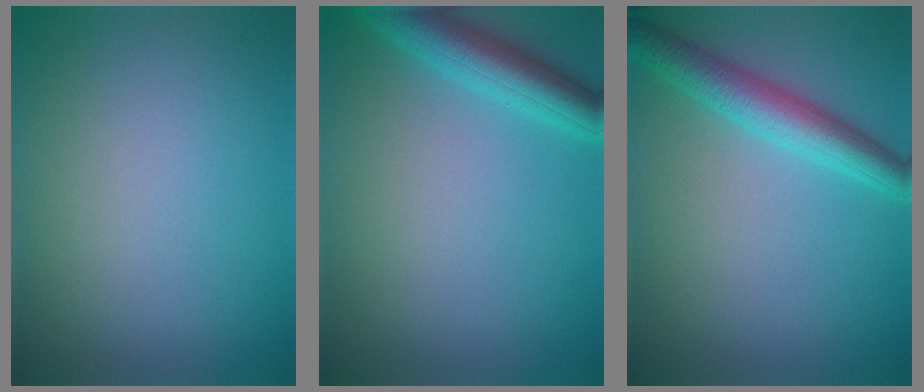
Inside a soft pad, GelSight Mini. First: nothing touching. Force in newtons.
{"total": 4.4, "press": 4.4, "slide": 0.3}
{"total": 4.3, "press": 4.3, "slide": 0.0}